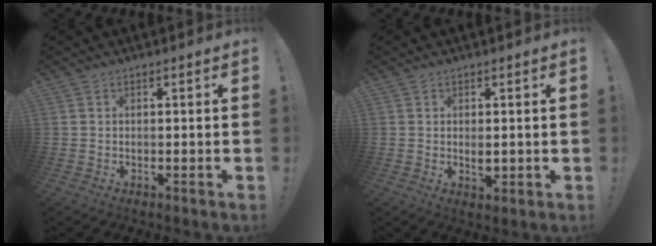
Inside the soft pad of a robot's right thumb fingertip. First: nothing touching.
{"total": 2.5, "force": [0.0, 1.4, 2.1], "torque": [-0.031, 0.000, 0.000]}